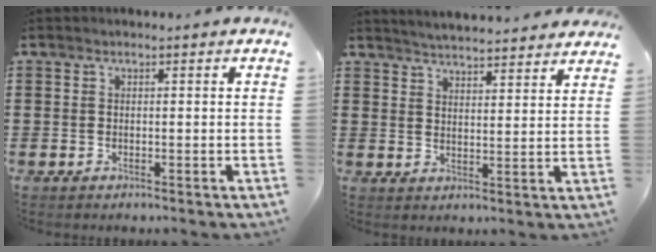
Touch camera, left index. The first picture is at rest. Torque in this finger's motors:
{"motor_torque": [2.14, 0.00, 0.02, -0.06]}